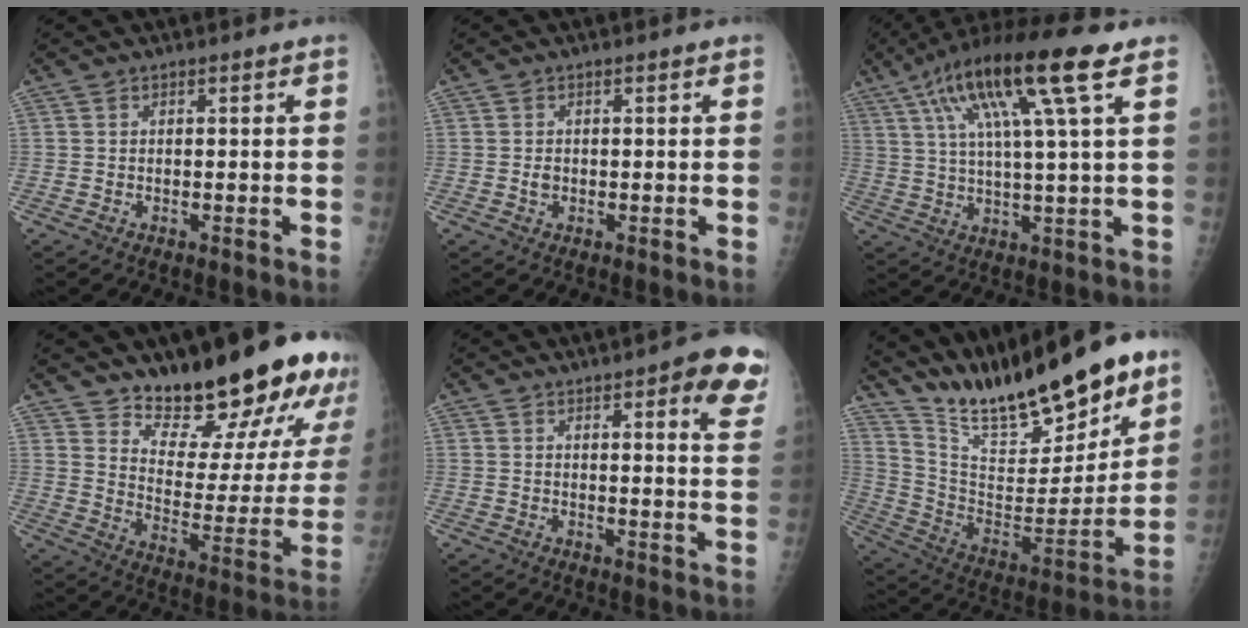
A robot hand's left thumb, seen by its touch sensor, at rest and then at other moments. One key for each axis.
{"total": 1.2, "fx": -0.1, "fy": 1.0, "fz": 0.7, "tx": -0.009, "ty": 0.002, "tz": -0.001}
{"total": 17.2, "fx": 7.6, "fy": 2.0, "fz": 15.3, "tx": -0.284, "ty": 0.003, "tz": 0.126}
{"total": 22.8, "fx": 18.0, "fy": 7.1, "fz": 12.1, "tx": -0.131, "ty": -0.129, "tz": 0.255}
{"total": 10.8, "fx": 6.0, "fy": 2.8, "fz": 8.5, "tx": -0.071, "ty": -0.023, "tz": 0.062}
{"total": 25.6, "fx": 20.0, "fy": 6.2, "fz": 14.7, "tx": -0.201, "ty": -0.092, "tz": 0.344}